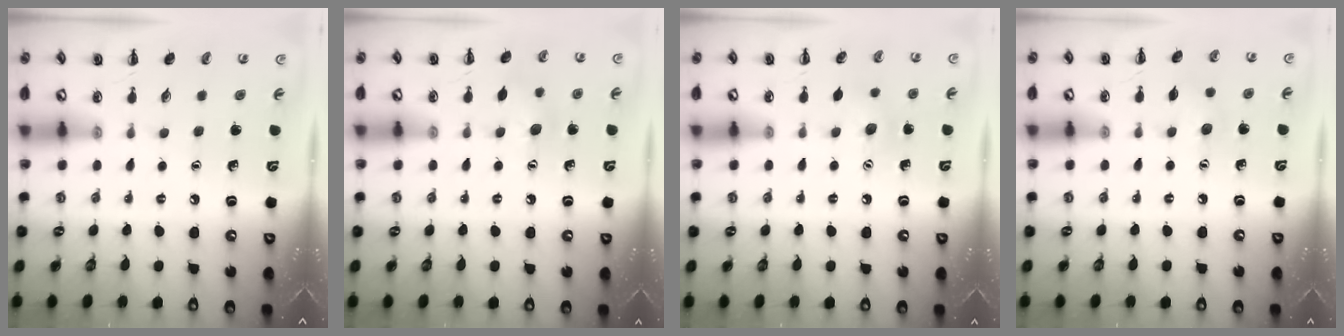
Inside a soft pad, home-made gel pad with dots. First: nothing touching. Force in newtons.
{"total": 6.6, "press": 6.5, "slide": 1.5}
{"total": 7.9, "press": 7.6, "slide": 1.9}
{"total": 4.9, "press": 4.8, "slide": 1.1}